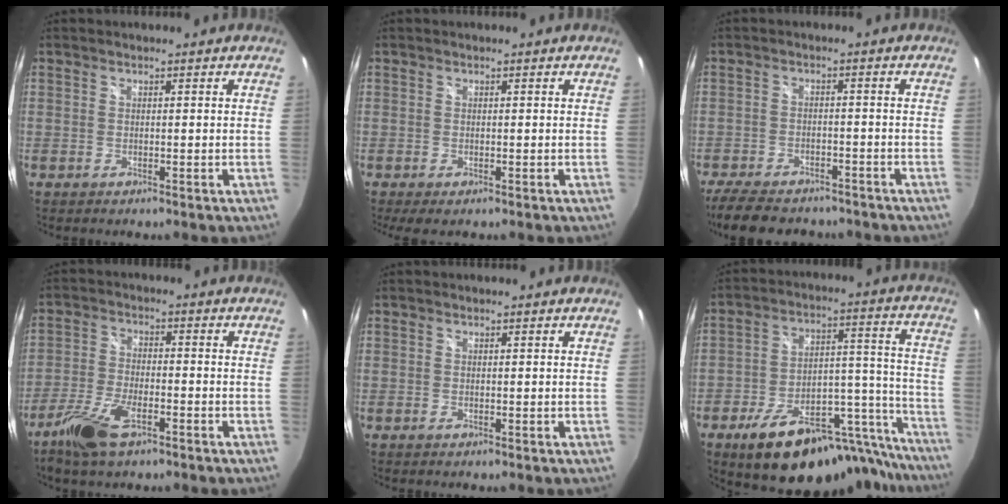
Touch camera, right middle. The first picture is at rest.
{"total": 2.0, "force": [-1.0, 0.6, 1.6], "torque": [-0.030, -0.009, -0.012]}
{"total": 12.9, "force": [-10.5, 4.9, 5.5], "torque": [-0.132, -0.019, -0.163]}
{"total": 9.0, "force": [-5.7, 3.4, 6.0], "torque": [-0.144, -0.010, -0.116]}
{"total": 0.0}
{"total": 27.9, "force": [-22.3, 10.1, 13.4], "torque": [-0.171, 0.047, -0.295]}